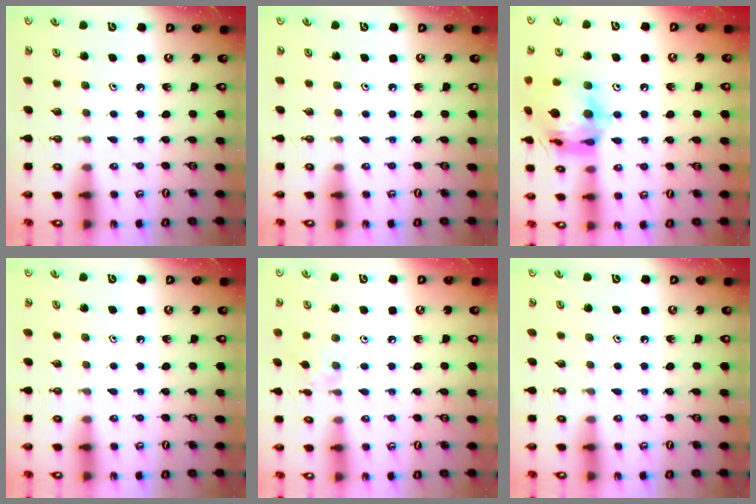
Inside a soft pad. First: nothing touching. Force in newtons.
{"total": 0.0}
{"total": 18.0, "press": 17.9, "slide": 2.0}
{"total": 0.0}
{"total": 5.1, "press": 5.0, "slide": 0.7}
{"total": 0.0}